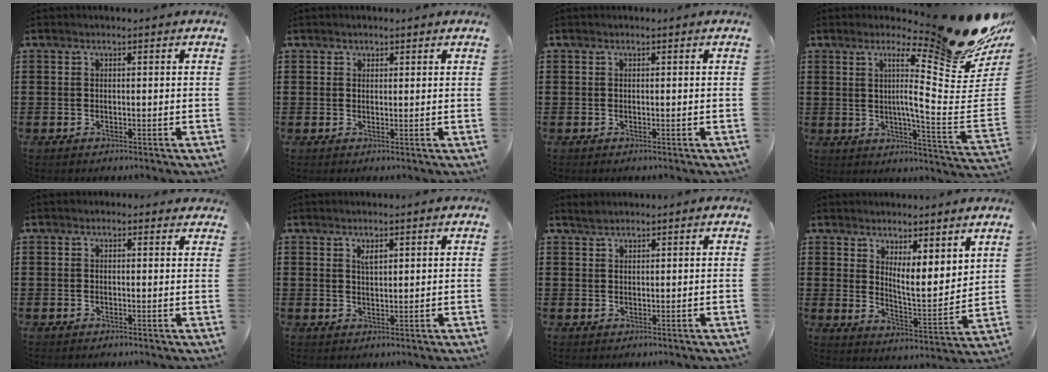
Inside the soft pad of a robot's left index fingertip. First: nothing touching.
{"total": 1.1, "force": [0.9, 0.6, -0.1], "torque": [-0.001, 0.003, 0.017]}
{"total": 0.0}
{"total": 16.3, "force": [10.7, 1.3, 12.1], "torque": [-0.189, -0.100, 0.160]}
{"total": 0.7, "force": [0.5, 0.5, 0.1], "torque": [-0.006, 0.005, 0.009]}
{"total": 1.8, "force": [1.1, 0.6, 1.2], "torque": [-0.019, -0.002, 0.018]}
{"total": 1.4, "force": [1.3, 0.6, -0.2], "torque": [-0.001, 0.002, 0.026]}
{"total": 4.8, "force": [4.2, 1.1, 1.9], "torque": [-0.041, -0.036, 0.069]}